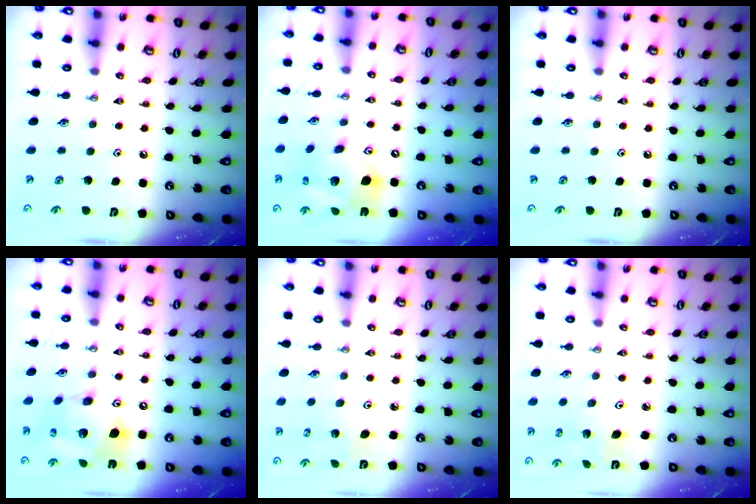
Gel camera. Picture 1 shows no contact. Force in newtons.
{"total": 16.6, "press": 16.4, "slide": 2.7}
{"total": 0.0}
{"total": 16.9, "press": 16.6, "slide": 3.3}
{"total": 3.8, "press": 3.7, "slide": 1.0}
{"total": 2.8, "press": 2.8, "slide": 0.2}